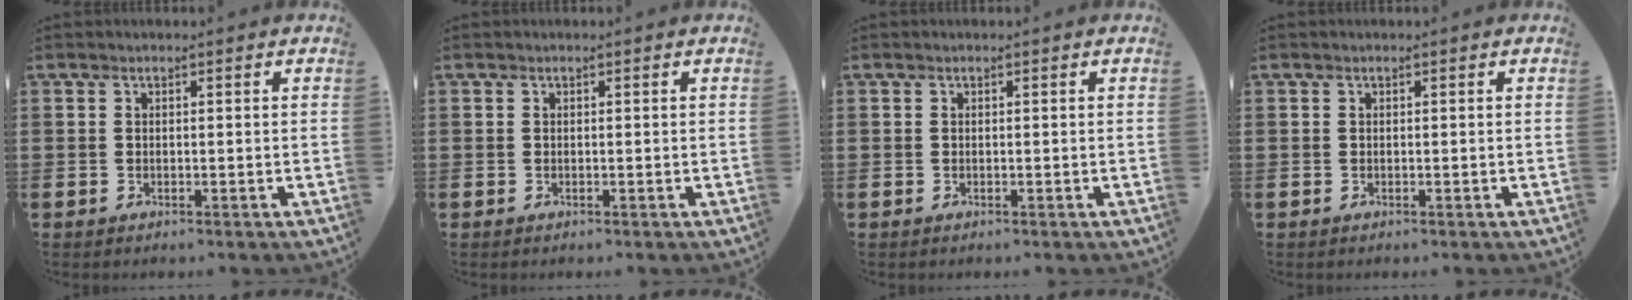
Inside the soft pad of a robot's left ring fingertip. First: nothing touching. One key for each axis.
{"total": 0.0}
{"total": 0.0}
{"total": 0.0}